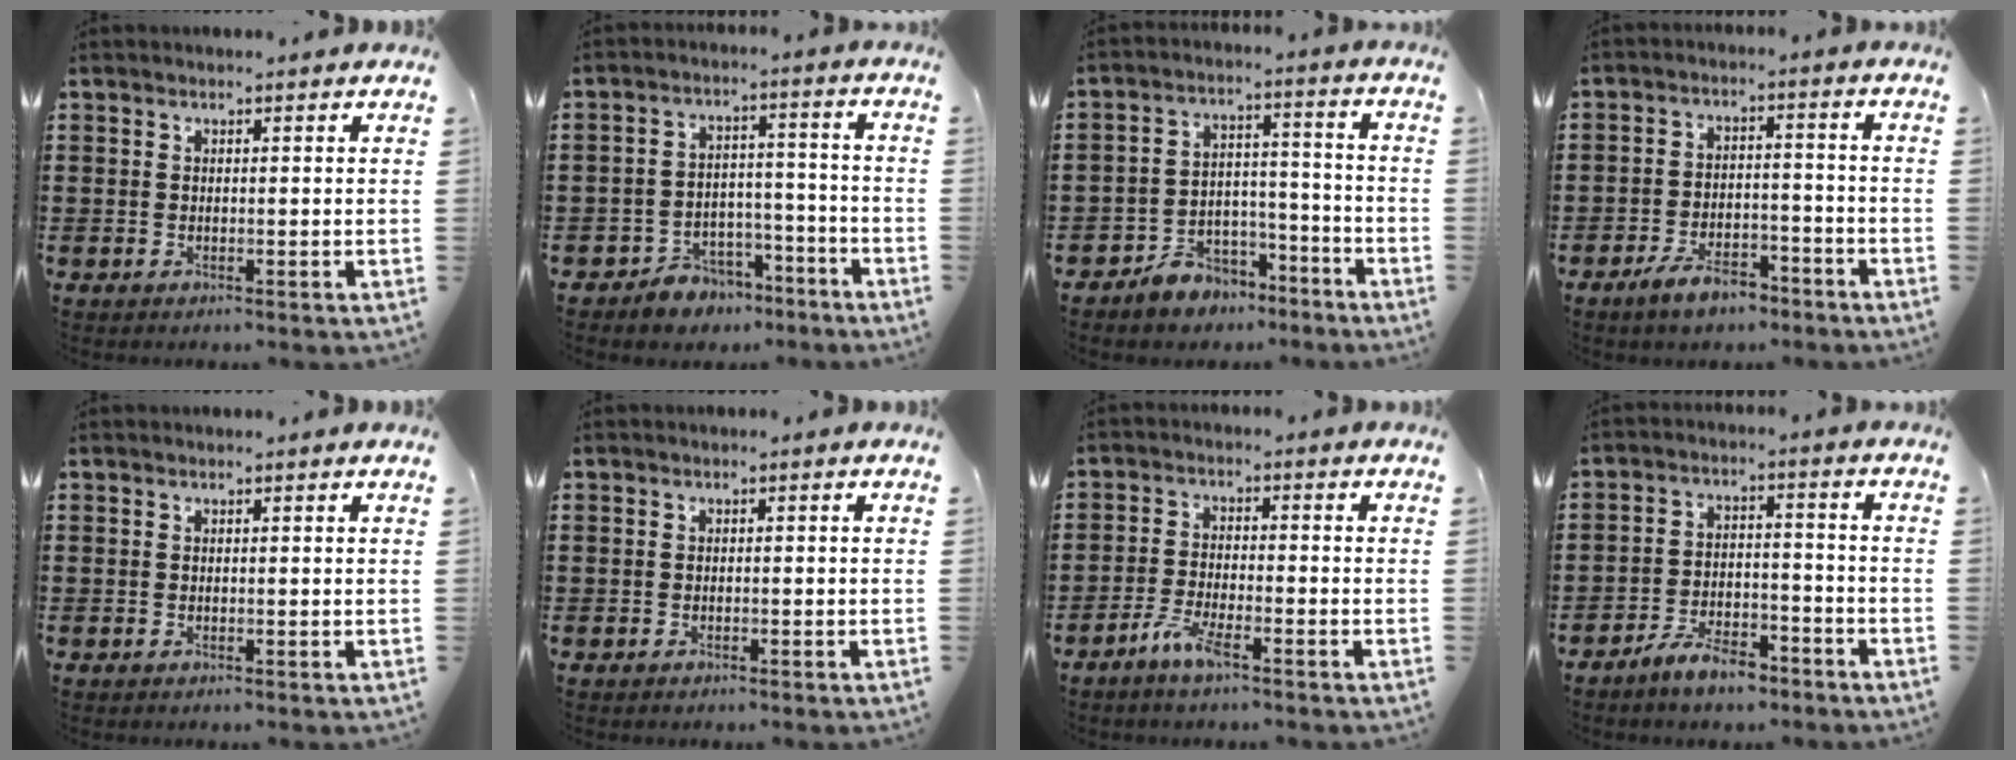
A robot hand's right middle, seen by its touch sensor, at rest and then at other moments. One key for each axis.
{"total": 5.1, "fx": -4.8, "fy": 1.9, "fz": 0.3, "tx": -0.011, "ty": 0.015, "tz": -0.094}
{"total": 6.1, "fx": -5.6, "fy": 2.3, "fz": 0.4, "tx": -0.009, "ty": 0.024, "tz": -0.109}
{"total": 5.5, "fx": -4.6, "fy": 1.7, "fz": 2.4, "tx": -0.050, "ty": 0.006, "tz": -0.088}
{"total": 0.0}
{"total": 0.7, "fx": -0.5, "fy": 0.5, "fz": 0.0, "tx": -0.001, "ty": 0.000, "tz": -0.011}
{"total": 4.2, "fx": -3.0, "fy": 0.7, "fz": 3.0, "tx": -0.069, "ty": -0.005, "tz": -0.057}
{"total": 6.1, "fx": -5.3, "fy": 1.5, "fz": 2.5, "tx": -0.051, "ty": 0.005, "tz": -0.102}